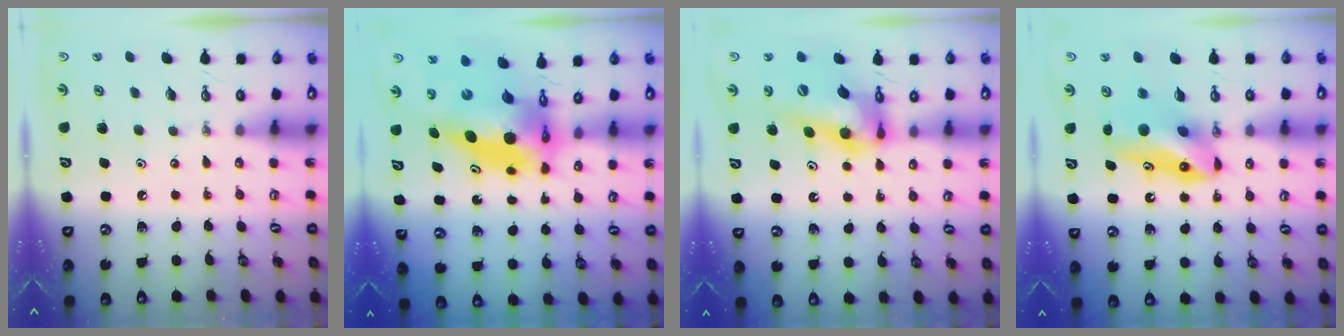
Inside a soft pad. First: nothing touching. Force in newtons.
{"total": 12.0, "press": 12.0, "slide": 1.0}
{"total": 14.2, "press": 14.2, "slide": 1.5}
{"total": 11.2, "press": 8.9, "slide": 6.8}